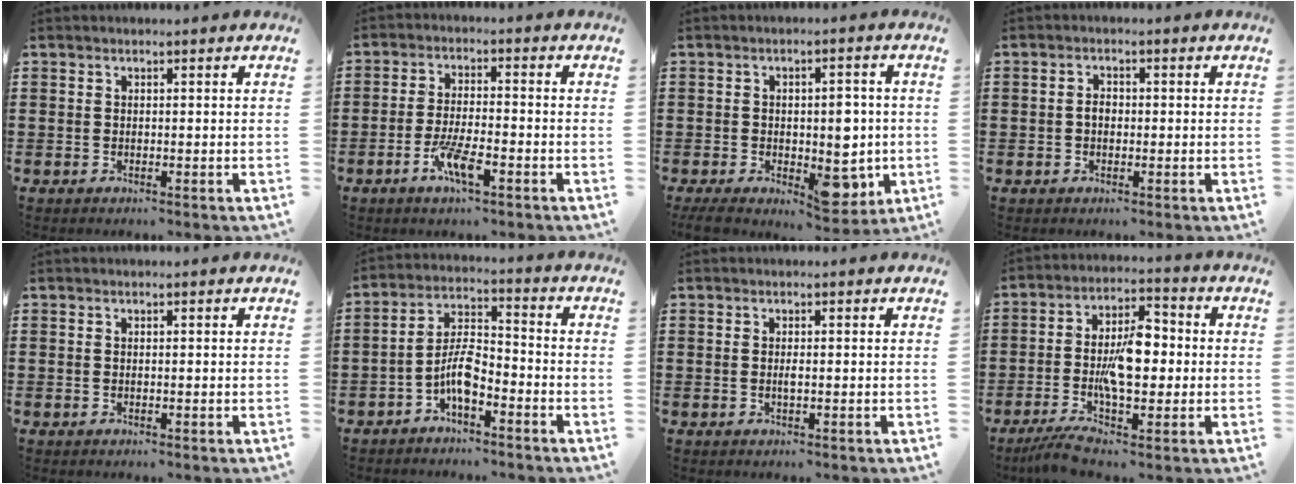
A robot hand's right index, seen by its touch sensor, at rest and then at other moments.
{"total": 5.9, "force": [-3.1, 1.4, 4.9], "torque": [-0.105, -0.005, -0.059]}
{"total": 8.1, "force": [-2.1, 4.5, 6.4], "torque": [-0.076, 0.001, -0.036]}
{"total": 1.5, "force": [-0.2, 0.9, 1.2], "torque": [-0.023, 0.004, -0.005]}
{"total": 0.0}
{"total": 6.5, "force": [-3.5, 2.3, 5.0], "torque": [-0.116, 0.001, -0.072]}
{"total": 0.9, "force": [-0.1, 0.2, 0.8], "torque": [-0.017, -0.003, -0.001]}
{"total": 10.0, "force": [-1.3, 4.3, 8.9], "torque": [-0.181, 0.000, -0.025]}